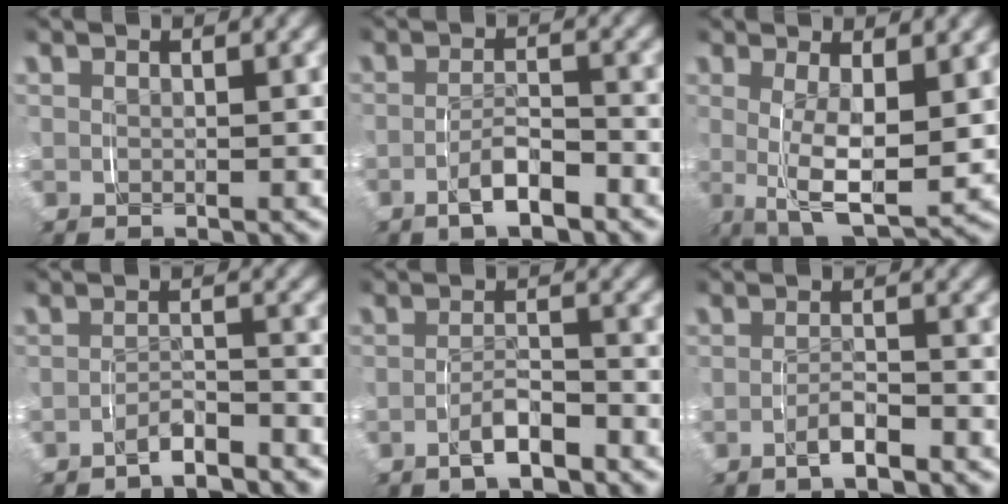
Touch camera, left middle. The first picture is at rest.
{"total": 3.0, "force": [-2.1, 0.8, 1.9], "torque": [-0.033, 0.003, -0.040]}
{"total": 6.8, "force": [-0.7, 3.0, 6.1], "torque": [-0.118, -0.032, 0.004]}
{"total": 3.2, "force": [-3.1, 0.4, 0.7], "torque": [-0.009, -0.002, -0.057]}
{"total": 2.7, "force": [-2.2, 0.7, 1.5], "torque": [-0.024, 0.001, -0.040]}
{"total": 2.1, "force": [-1.6, 0.4, 1.2], "torque": [-0.023, 0.000, -0.031]}